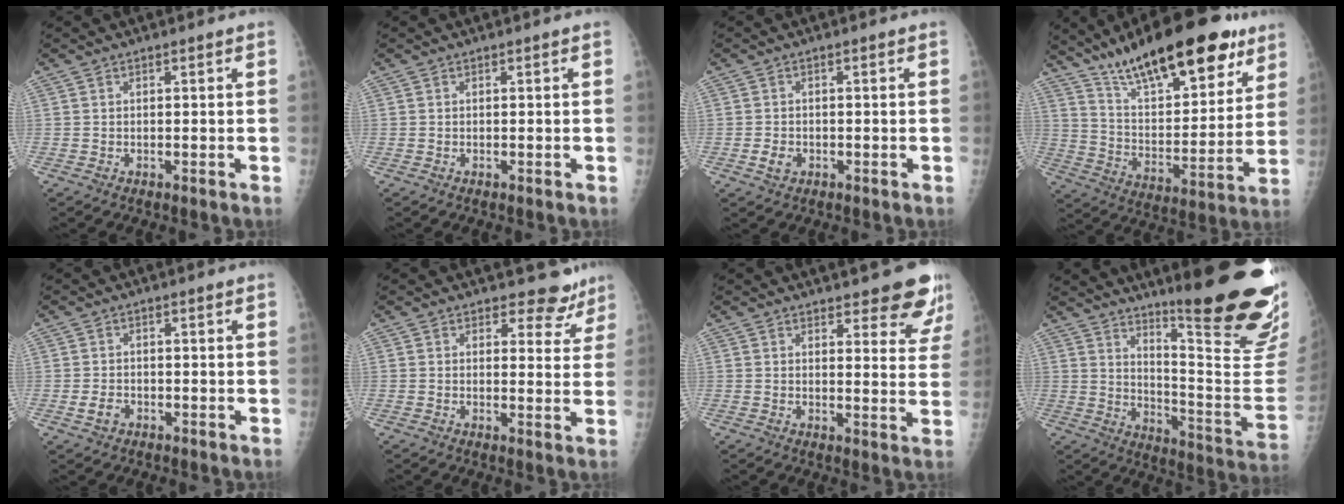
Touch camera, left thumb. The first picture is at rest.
{"total": 0.0}
{"total": 2.3, "force": [-0.8, 1.8, 1.3], "torque": [-0.020, 0.001, -0.011]}
{"total": 26.1, "force": [17.5, 9.0, 17.1], "torque": [-0.231, -0.055, 0.282]}
{"total": 2.3, "force": [-0.9, 1.7, 1.2], "torque": [-0.020, 0.003, -0.015]}
{"total": 5.9, "force": [5.1, 2.9, 0.7], "torque": [0.026, -0.035, 0.050]}
{"total": 9.5, "force": [7.6, 2.9, 4.9], "torque": [-0.022, -0.043, 0.077]}
{"total": 27.0, "force": [18.1, 3.8, 19.7], "torque": [-0.232, -0.136, 0.253]}